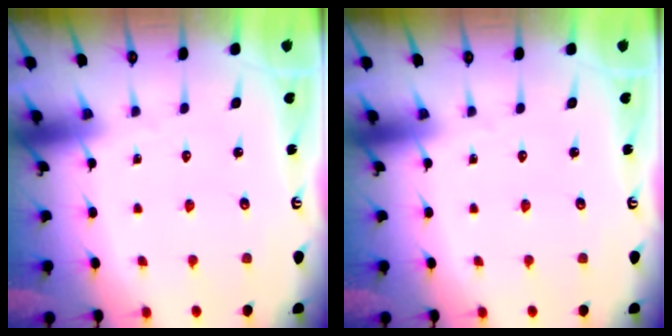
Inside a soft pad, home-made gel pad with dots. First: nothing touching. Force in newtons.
{"total": 0.0}